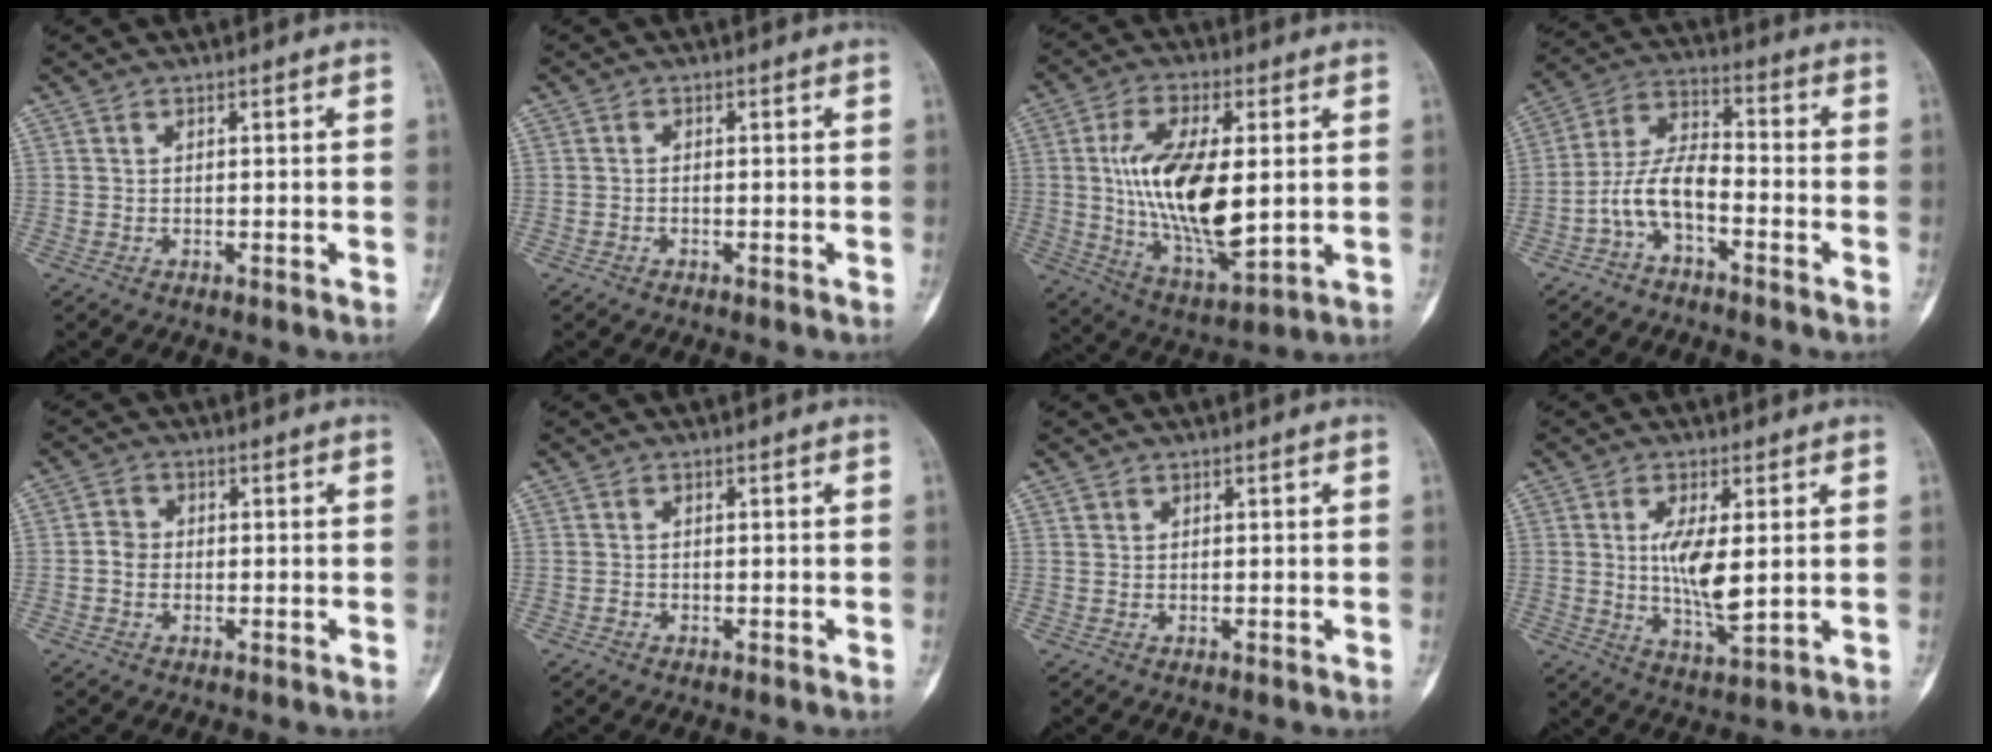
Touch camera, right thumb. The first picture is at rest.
{"total": 0.5, "force": [-0.3, 0.2, 0.3], "torque": [-0.005, 0.003, -0.009]}
{"total": 18.6, "force": [1.2, 8.1, 16.7], "torque": [-0.297, -0.019, 0.030]}
{"total": 8.6, "force": [-3.9, 3.7, 6.7], "torque": [-0.137, 0.055, -0.084]}
{"total": 2.8, "force": [-0.5, 2.5, 1.3], "torque": [-0.013, 0.008, -0.015]}
{"total": 0.6, "force": [-0.4, 0.4, 0.1], "torque": [-0.002, 0.002, -0.009]}
{"total": 0.6, "force": [0.3, 0.5, 0.1], "torque": [0.000, 0.001, 0.005]}
{"total": 8.9, "force": [1.0, 2.9, 8.4], "torque": [-0.158, -0.024, 0.023]}